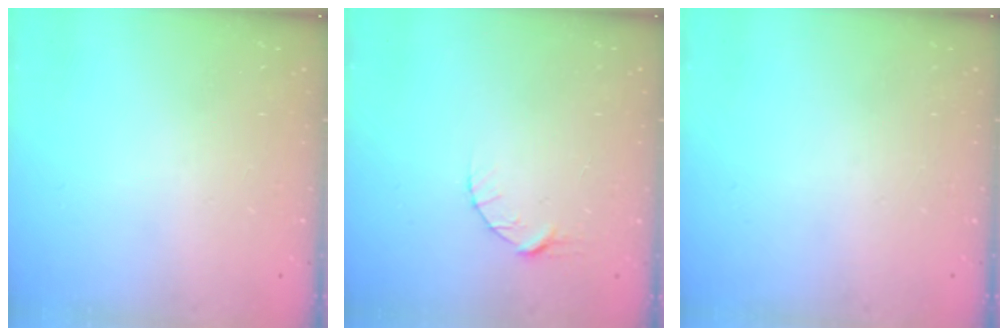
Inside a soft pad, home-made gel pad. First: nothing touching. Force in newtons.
{"total": 5.0, "press": 4.9, "slide": 0.7}
{"total": 0.0}